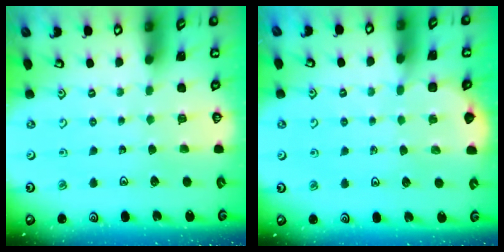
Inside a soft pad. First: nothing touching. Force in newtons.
{"total": 2.3, "press": 2.3, "slide": 0.2}